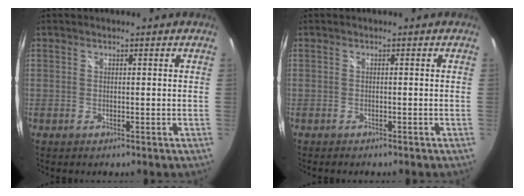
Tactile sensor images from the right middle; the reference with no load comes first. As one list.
[{"total": 1.5, "force": [-1.4, 0.3, 0.5], "torque": [-0.012, -0.011, -0.024]}]